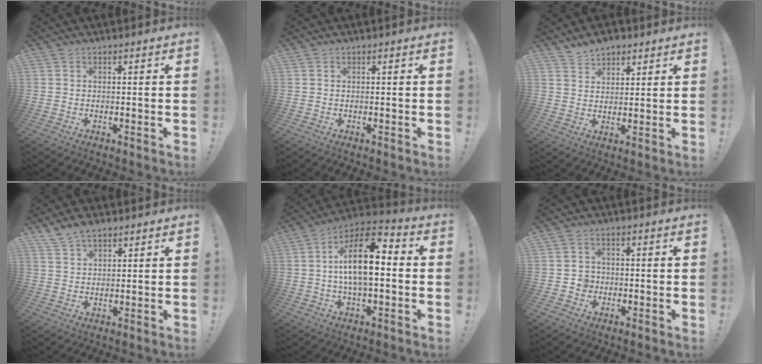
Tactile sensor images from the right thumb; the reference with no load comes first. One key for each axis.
{"total": 0.0}
{"total": 5.6, "fx": 4.6, "fy": 3.1, "fz": 1.0, "tx": -0.019, "ty": -0.026, "tz": 0.085}
{"total": 5.3, "fx": 4.2, "fy": 2.2, "fz": 2.3, "tx": -0.042, "ty": -0.021, "tz": 0.079}
{"total": 15.3, "fx": 0.7, "fy": 6.7, "fz": 13.8, "tx": -0.240, "ty": -0.001, "tz": 0.003}
{"total": 3.6, "fx": -1.0, "fy": 3.3, "fz": 1.0, "tx": -0.016, "ty": 0.007, "tz": -0.018}